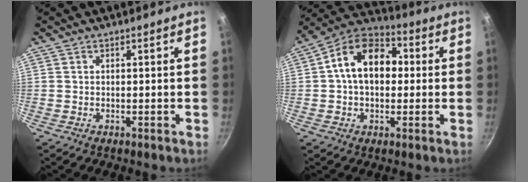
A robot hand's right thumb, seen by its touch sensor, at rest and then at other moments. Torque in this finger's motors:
{"motor_torque": [0.51, 2.96, 1.03, -0.17, 0.11]}